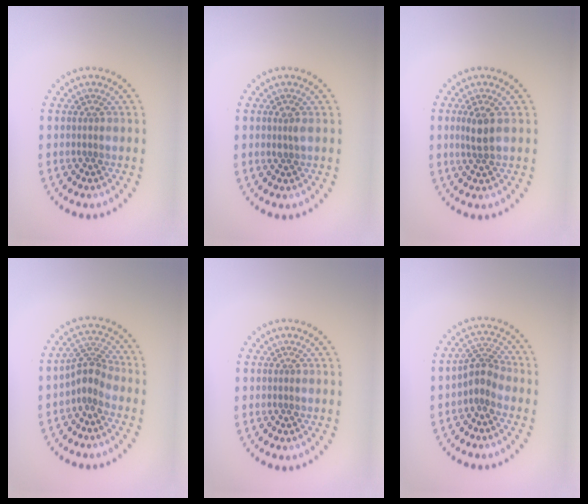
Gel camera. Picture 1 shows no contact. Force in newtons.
{"total": 0.7, "press": 0.6, "slide": 0.1}
{"total": 2.0, "press": 1.8, "slide": 0.9}
{"total": 2.7, "press": 2.1, "slide": 1.7}
{"total": 0.0}
{"total": 2.6, "press": 1.9, "slide": 1.8}